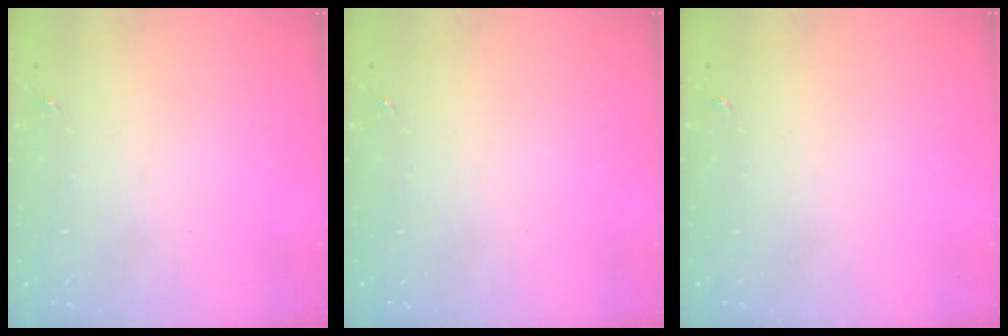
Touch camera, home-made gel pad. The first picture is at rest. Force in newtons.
{"total": 0.0}
{"total": 0.0}